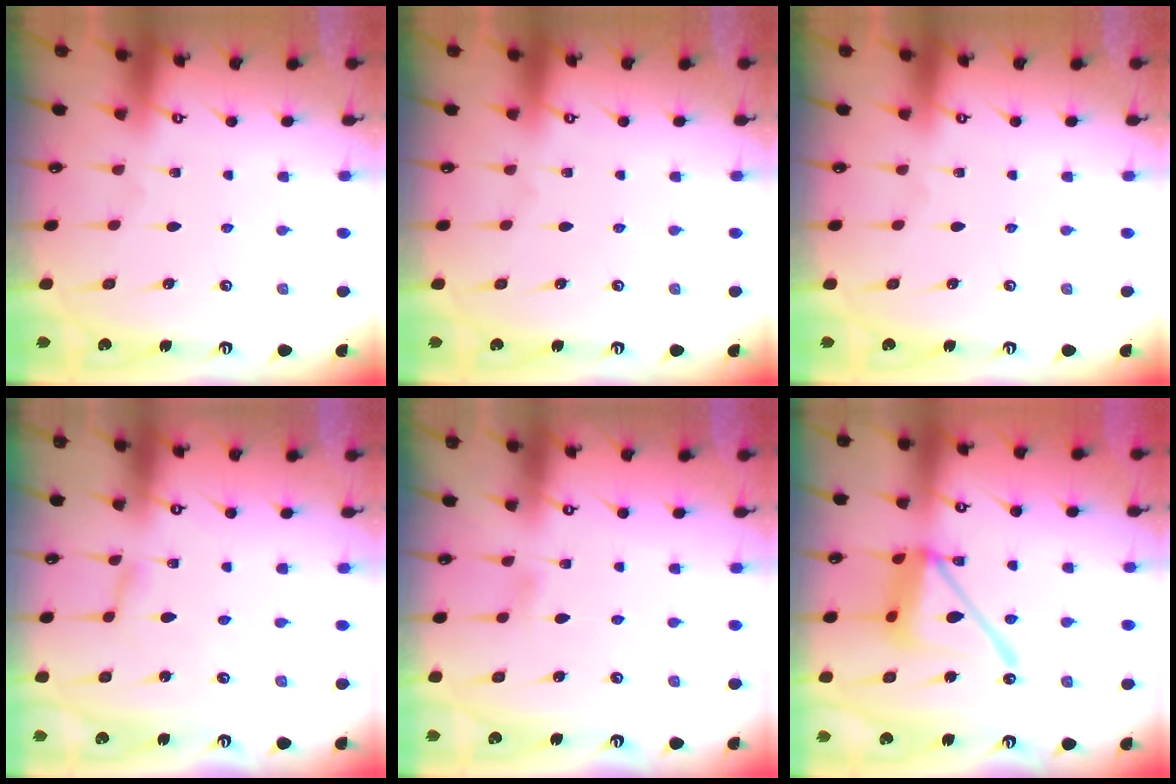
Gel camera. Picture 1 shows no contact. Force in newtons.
{"total": 0.0}
{"total": 0.0}
{"total": 2.3, "press": 2.3, "slide": 0.3}
{"total": 4.1, "press": 4.1, "slide": 0.6}
{"total": 14.8, "press": 14.7, "slide": 1.5}